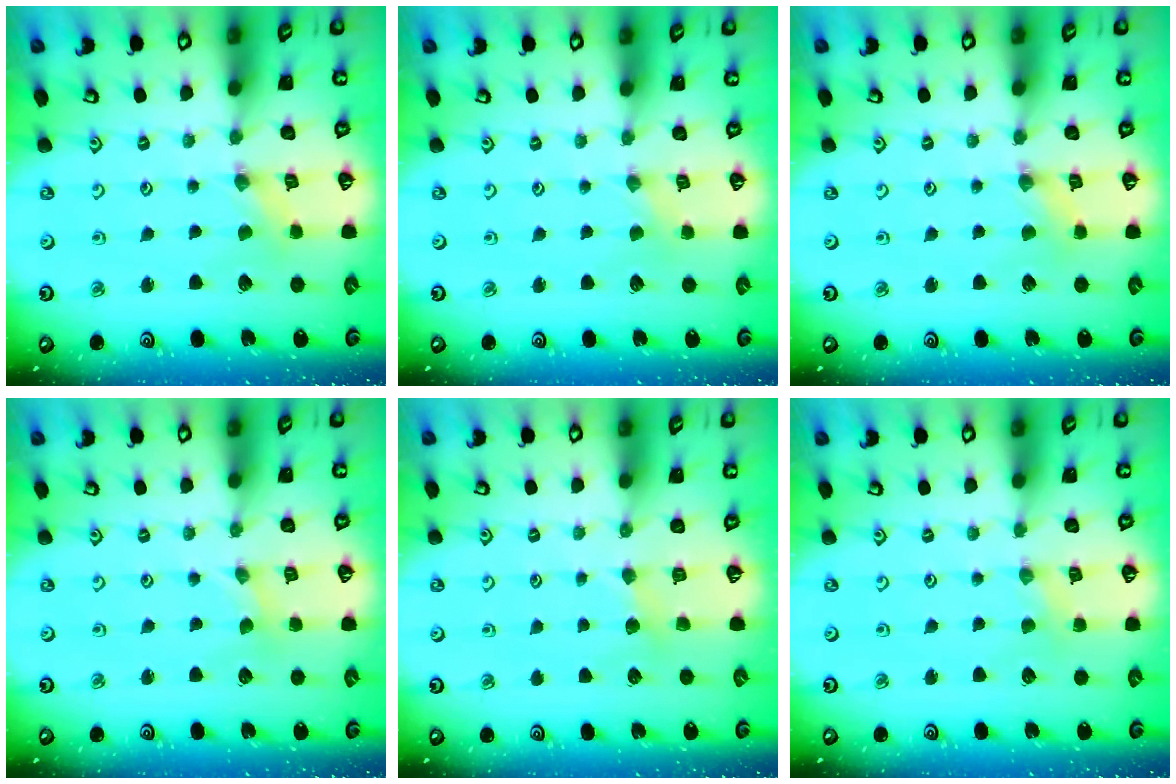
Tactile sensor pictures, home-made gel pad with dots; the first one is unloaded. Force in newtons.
{"total": 0.0}
{"total": 1.6, "press": 1.5, "slide": 0.2}
{"total": 0.0}
{"total": 2.9, "press": 2.9, "slide": 0.5}
{"total": 1.5, "press": 1.5, "slide": 0.3}